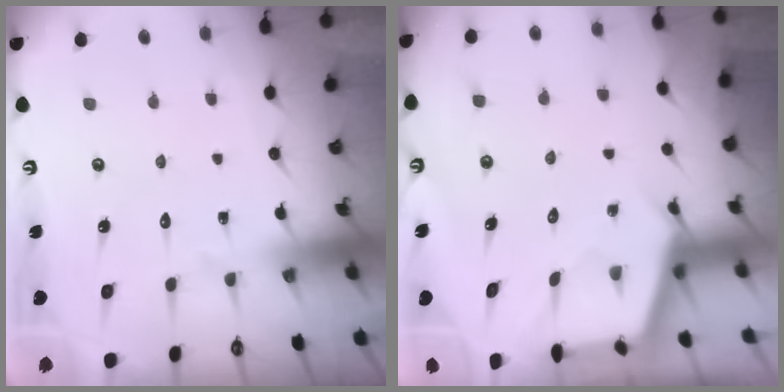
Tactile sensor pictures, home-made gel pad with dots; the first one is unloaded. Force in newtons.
{"total": 2.7, "press": 2.7, "slide": 0.3}